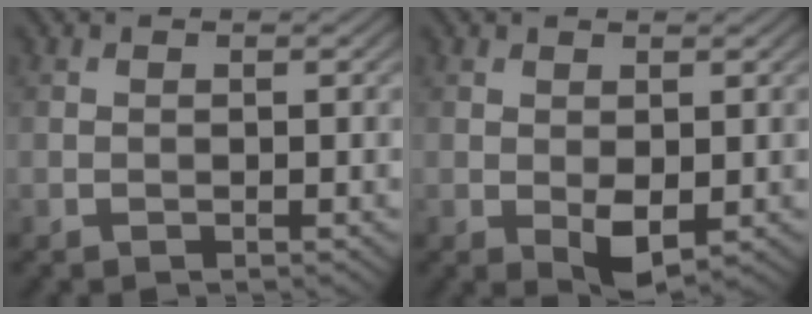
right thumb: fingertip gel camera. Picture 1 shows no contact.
{"total": 3.1, "force": [-0.2, 1.6, 2.6], "torque": [-0.048, -0.006, -0.001]}